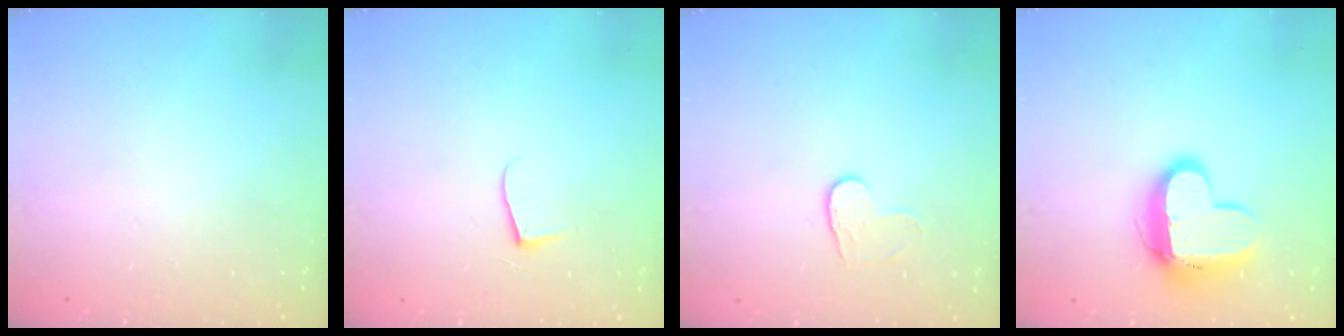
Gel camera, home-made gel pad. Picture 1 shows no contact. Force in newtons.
{"total": 5.2, "press": 5.2, "slide": 0.5}
{"total": 5.8, "press": 5.7, "slide": 0.5}
{"total": 12.0, "press": 11.9, "slide": 1.1}